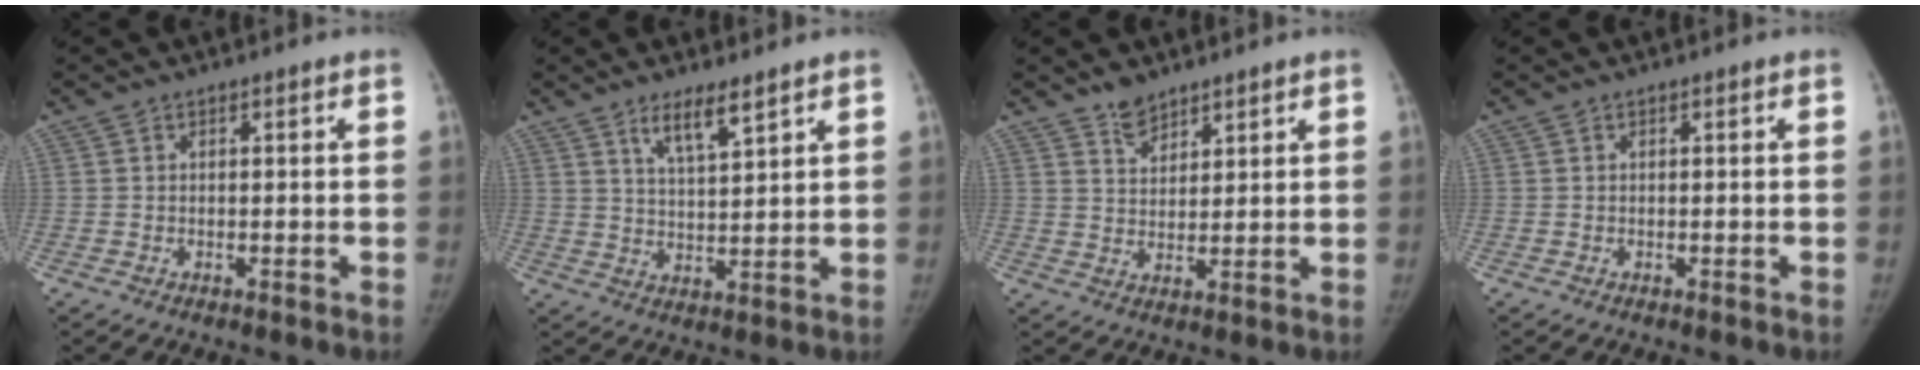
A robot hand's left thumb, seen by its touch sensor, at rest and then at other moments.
{"total": 6.2, "force": [4.3, 1.3, 4.3], "torque": [-0.071, -0.031, 0.081]}
{"total": 4.1, "force": [3.4, 2.0, 1.2], "torque": [0.000, -0.026, 0.064]}
{"total": 0.0}